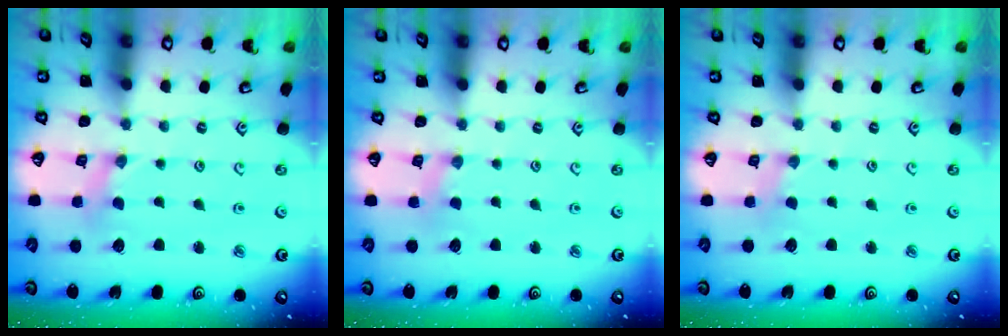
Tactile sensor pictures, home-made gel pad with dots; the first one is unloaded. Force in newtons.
{"total": 1.0, "press": 1.0, "slide": 0.2}
{"total": 0.0}